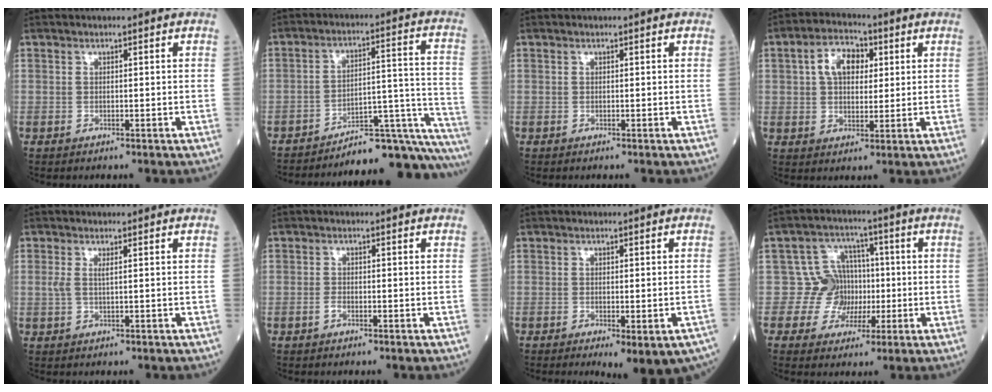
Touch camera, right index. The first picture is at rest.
{"total": 19.2, "force": [-18.3, 1.7, 5.3], "torque": [0.003, 0.053, -0.245]}
{"total": 0.0}
{"total": 7.3, "force": [2.2, 4.4, 5.4], "torque": [-0.100, 0.022, 0.037]}
{"total": 1.8, "force": [0.5, 0.4, 1.7], "torque": [-0.048, 0.007, 0.014]}
{"total": 0.9, "force": [-0.5, 0.4, 0.6], "torque": [-0.012, 0.002, -0.009]}
{"total": 9.6, "force": [-7.5, 1.7, 5.7], "torque": [-0.042, -0.008, -0.089]}
{"total": 7.0, "force": [-0.5, 6.9, 0.6], "torque": [0.004, 0.030, -0.006]}